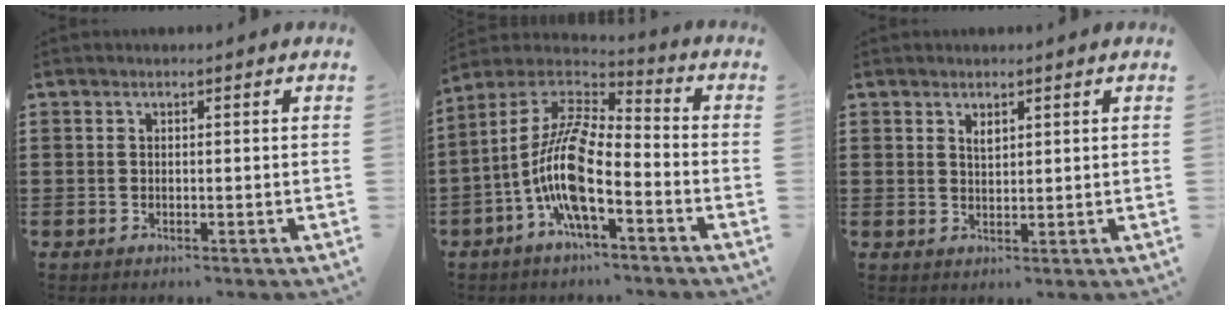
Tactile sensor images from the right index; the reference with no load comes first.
{"total": 11.5, "force": [-4.3, 3.0, 10.2], "torque": [-0.245, -0.031, -0.100]}
{"total": 1.5, "force": [1.1, 0.6, 0.8], "torque": [-0.019, 0.004, 0.019]}